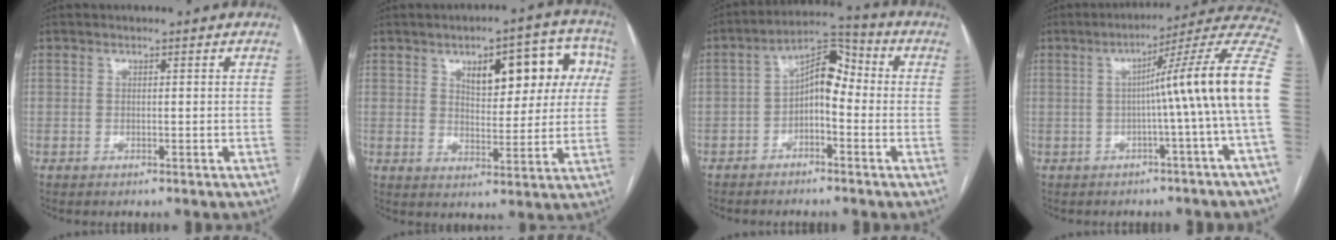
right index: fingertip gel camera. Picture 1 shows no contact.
{"total": 12.7, "force": [4.4, 5.5, 10.6], "torque": [-0.124, 0.034, 0.061]}
{"total": 7.3, "force": [-0.9, 3.5, 6.3], "torque": [-0.105, 0.040, -0.022]}
{"total": 15.3, "force": [-0.4, -2.1, 15.2], "torque": [-0.184, 0.031, -0.017]}